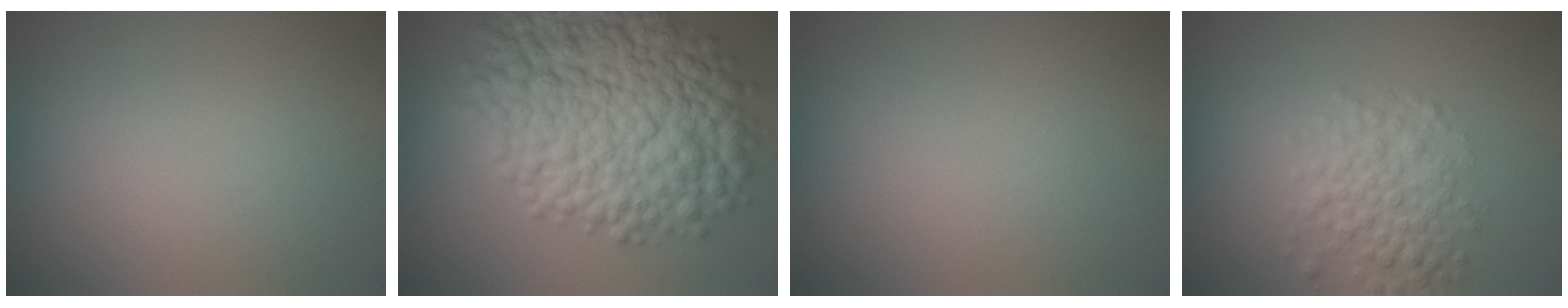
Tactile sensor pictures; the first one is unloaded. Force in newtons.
{"total": 12.8, "press": 12.8, "slide": 0.2}
{"total": 0.0}
{"total": 3.8, "press": 3.8, "slide": 0.1}